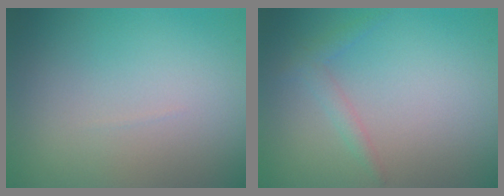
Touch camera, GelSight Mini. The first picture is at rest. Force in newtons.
{"total": 0.7, "press": 0.7, "slide": 0.0}